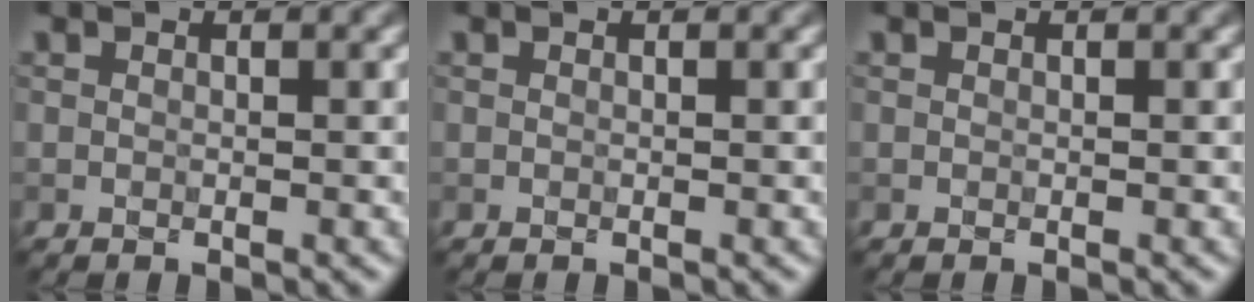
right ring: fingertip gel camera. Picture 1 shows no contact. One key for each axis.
{"total": 0.0}
{"total": 0.0}